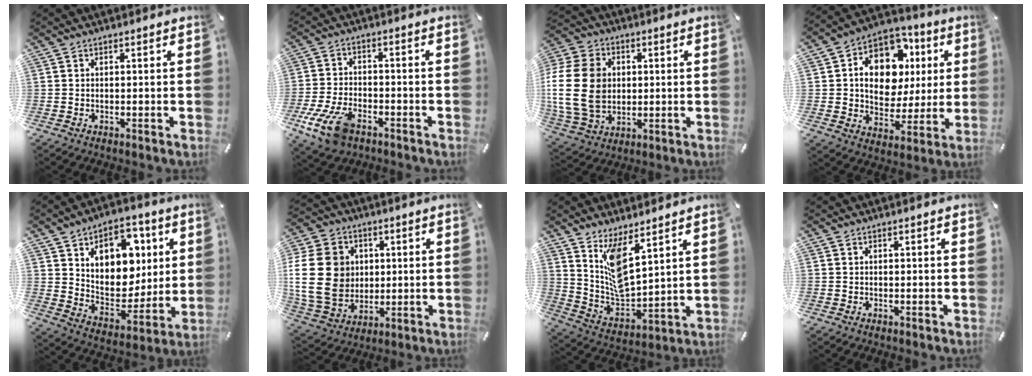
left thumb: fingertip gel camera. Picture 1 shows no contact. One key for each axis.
{"total": 11.1, "fx": -5.7, "fy": 6.2, "fz": 7.1, "tx": -0.160, "ty": 0.019, "tz": -0.105}
{"total": 18.7, "fx": 0.9, "fy": 15.0, "fz": 11.0, "tx": -0.241, "ty": 0.003, "tz": 0.013}
{"total": 14.4, "fx": 4.1, "fy": 11.1, "fz": 8.3, "tx": -0.146, "ty": -0.020, "tz": 0.079}
{"total": 15.1, "fx": 6.3, "fy": 11.4, "fz": 7.7, "tx": -0.115, "ty": -0.034, "tz": 0.120}
{"total": 19.2, "fx": 1.9, "fy": 16.2, "fz": 10.2, "tx": -0.213, "ty": 0.003, "tz": 0.038}
{"total": 9.9, "fx": 6.8, "fy": 4.0, "fz": 5.9, "tx": -0.123, "ty": -0.053, "tz": 0.131}
{"total": 0.0}